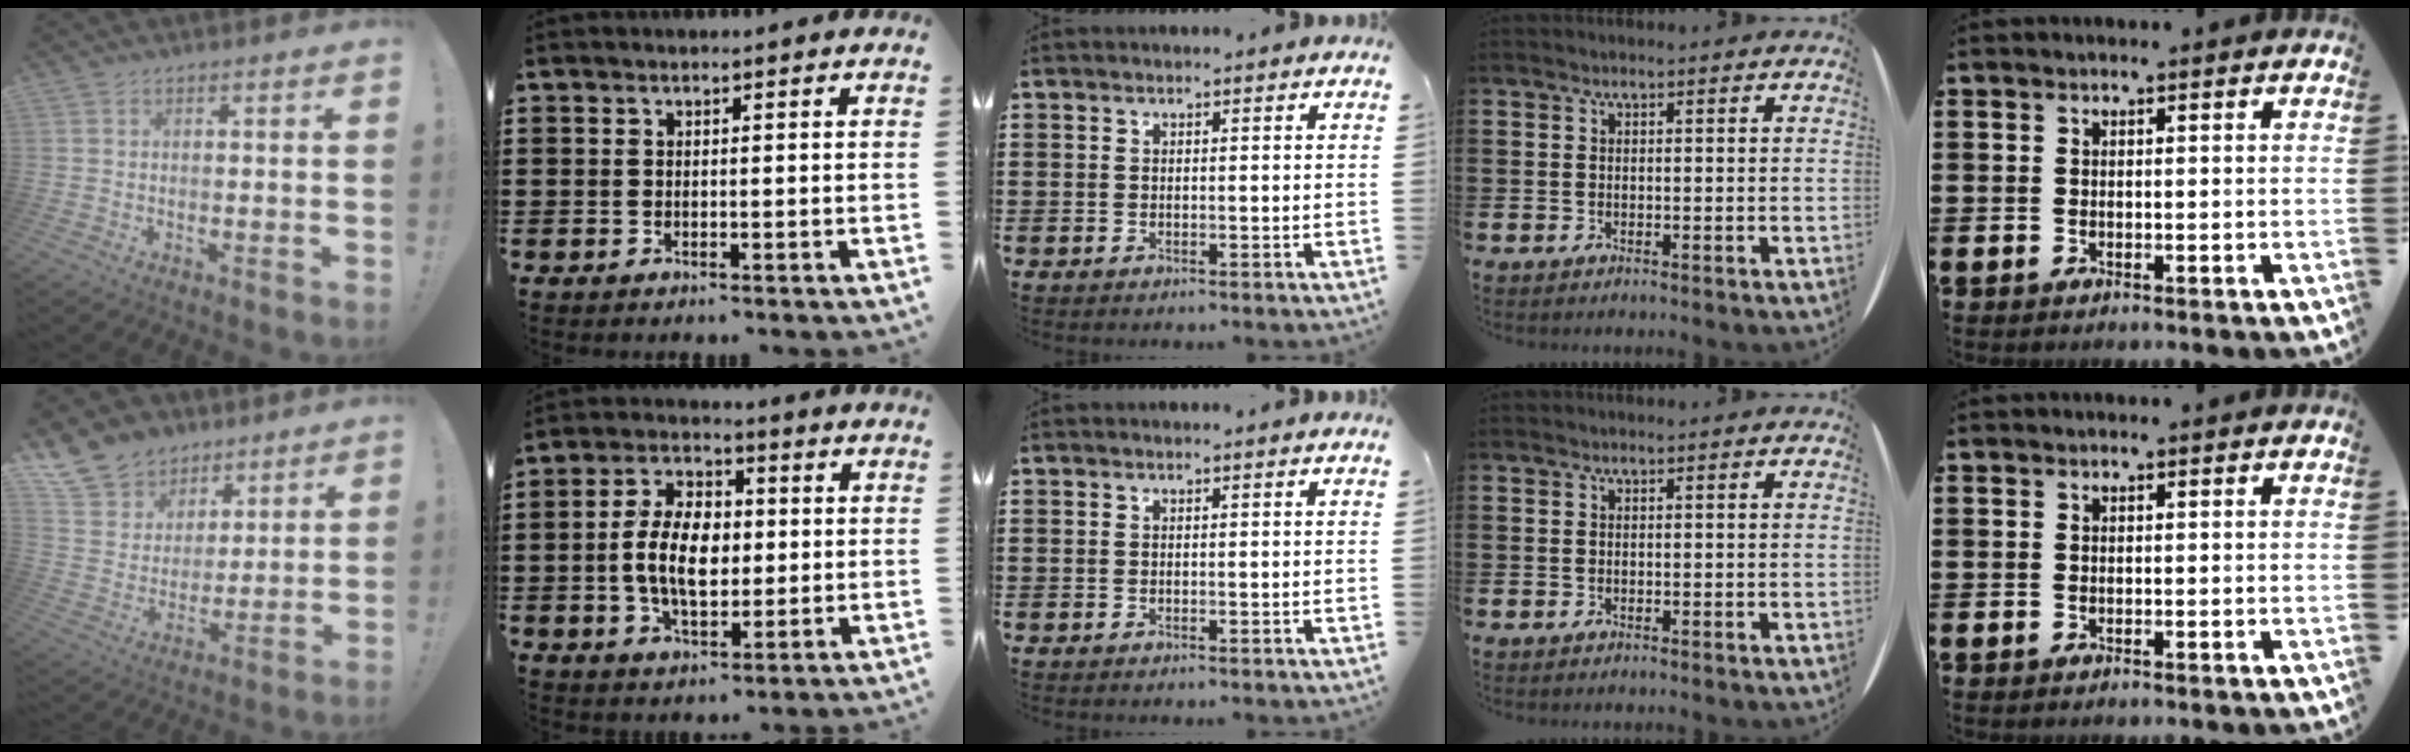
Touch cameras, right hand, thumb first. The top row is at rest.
{"thumb": {"total": 12.6, "force": [8.4, 9.0, 2.9], "torque": [-0.057, -0.058, 0.167]}, "index": {"total": 9.2, "force": [-0.3, 5.6, 7.2], "torque": [-0.156, 0.008, -0.013]}}